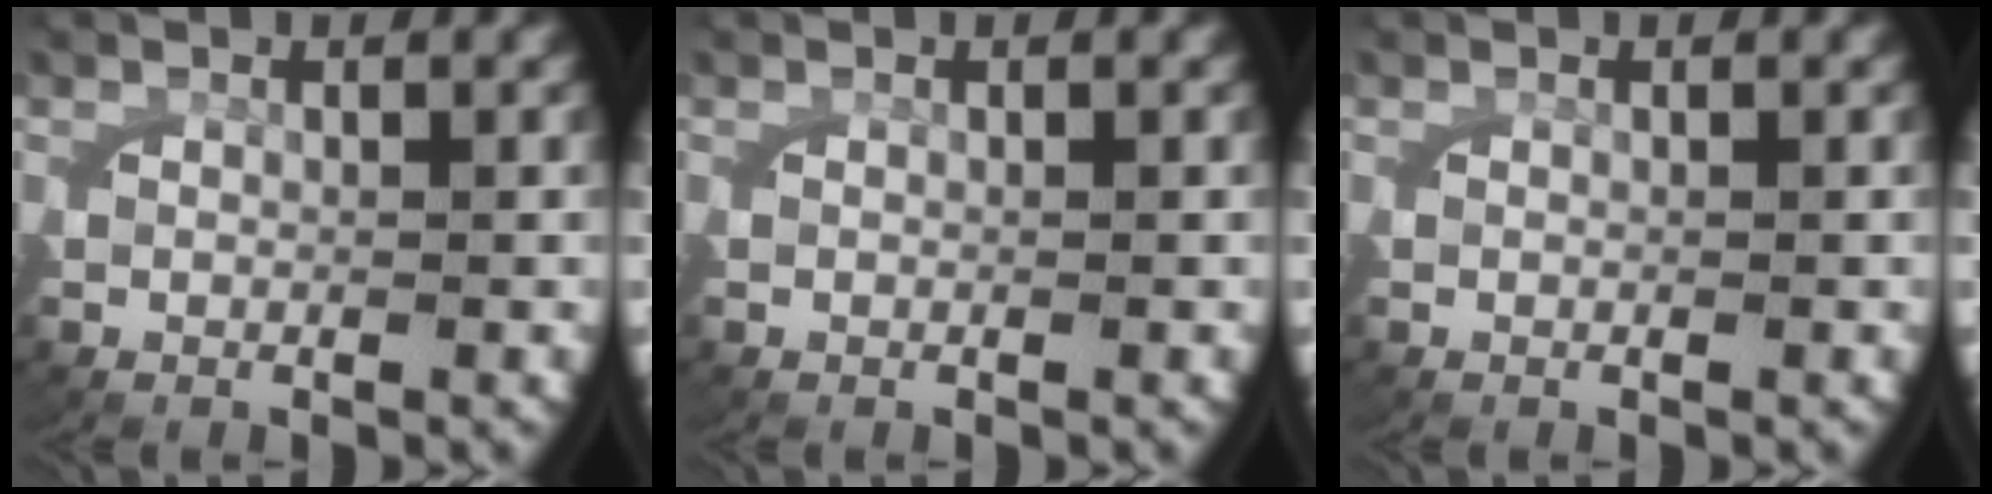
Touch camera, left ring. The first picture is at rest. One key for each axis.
{"total": 0.0}
{"total": 0.0}